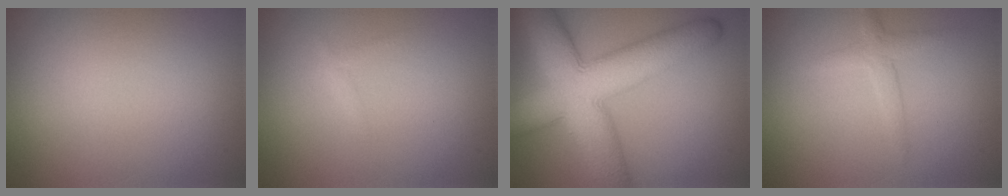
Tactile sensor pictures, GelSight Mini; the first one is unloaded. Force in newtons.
{"total": 0.5, "press": 0.5, "slide": 0.0}
{"total": 11.6, "press": 11.6, "slide": 0.4}
{"total": 1.7, "press": 1.7, "slide": 0.1}